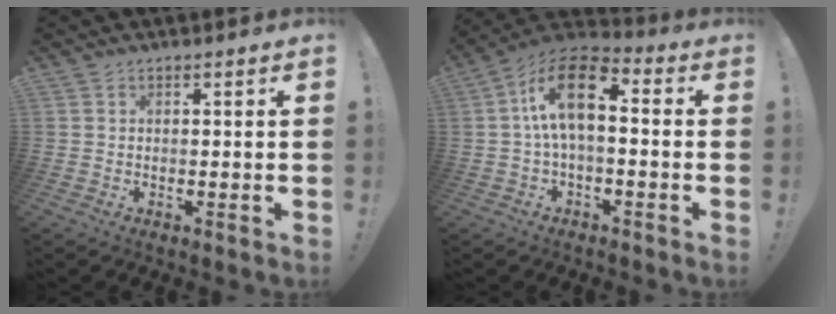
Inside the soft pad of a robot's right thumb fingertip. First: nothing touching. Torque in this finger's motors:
{"motor_torque": [0.10, 0.83, 0.65, 0.48, 0.47]}